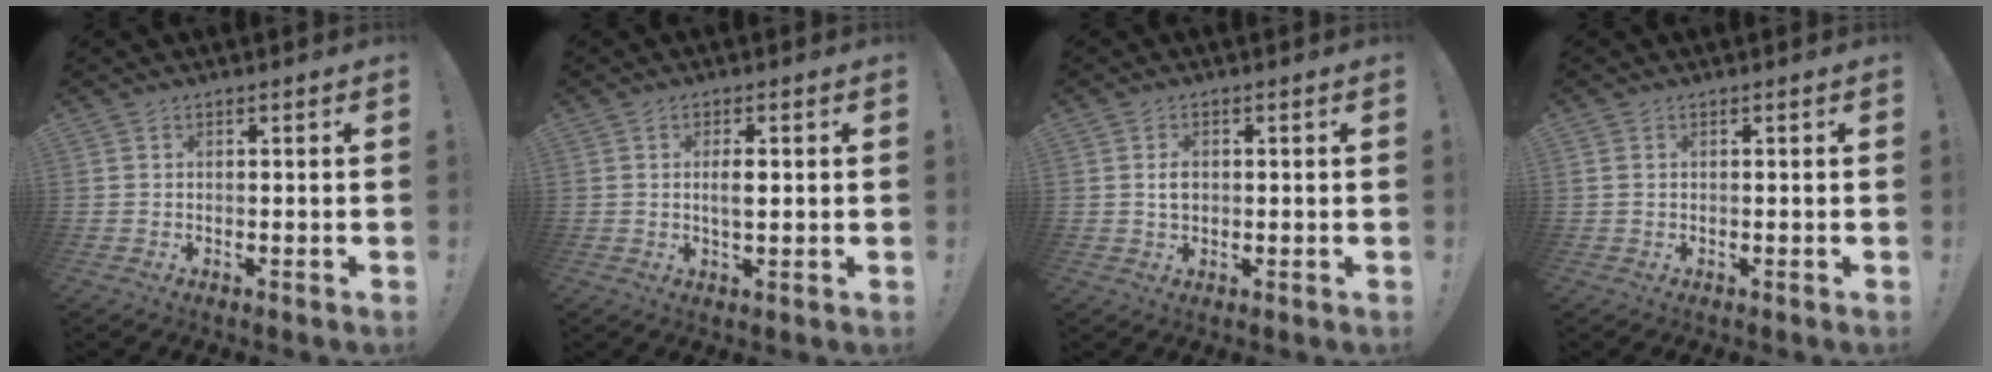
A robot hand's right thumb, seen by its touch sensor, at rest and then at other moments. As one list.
[{"total": 3.5, "force": [0.3, 1.3, 3.2], "torque": [-0.048, -0.003, 0.001]}, {"total": 2.8, "force": [0.1, 2.1, 1.9], "torque": [-0.028, 0.001, 0.001]}, {"total": 0.7, "force": [0.3, 0.5, 0.3], "torque": [-0.012, 0.004, 0.006]}]